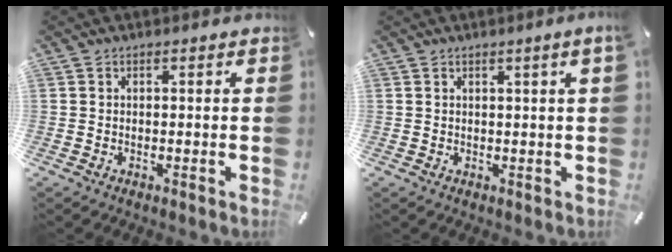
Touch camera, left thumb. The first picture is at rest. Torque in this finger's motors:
{"motor_torque": [0.02, -0.16, -0.05, -0.04, 0.06]}